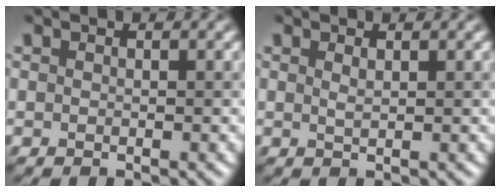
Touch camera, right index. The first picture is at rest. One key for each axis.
{"total": 0.8, "fx": 0.4, "fy": 0.2, "fz": 0.6, "tx": -0.012, "ty": -0.001, "tz": 0.008}